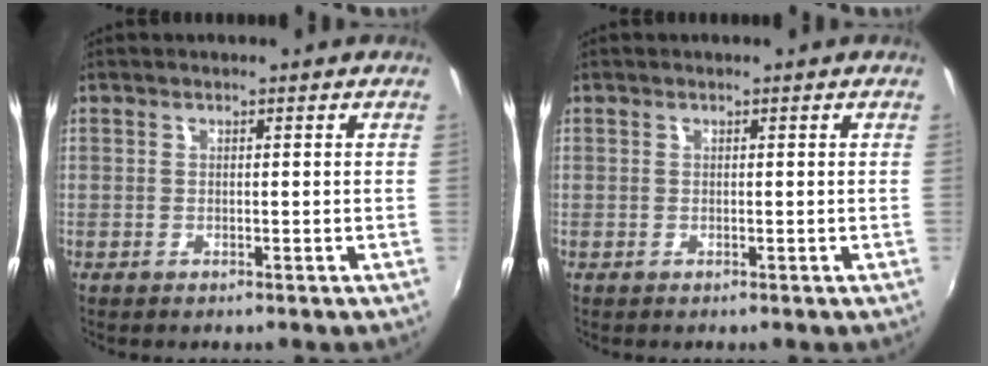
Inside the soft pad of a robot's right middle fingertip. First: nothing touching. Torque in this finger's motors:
{"motor_torque": [0.00, 0.00, -0.01, 0.00]}